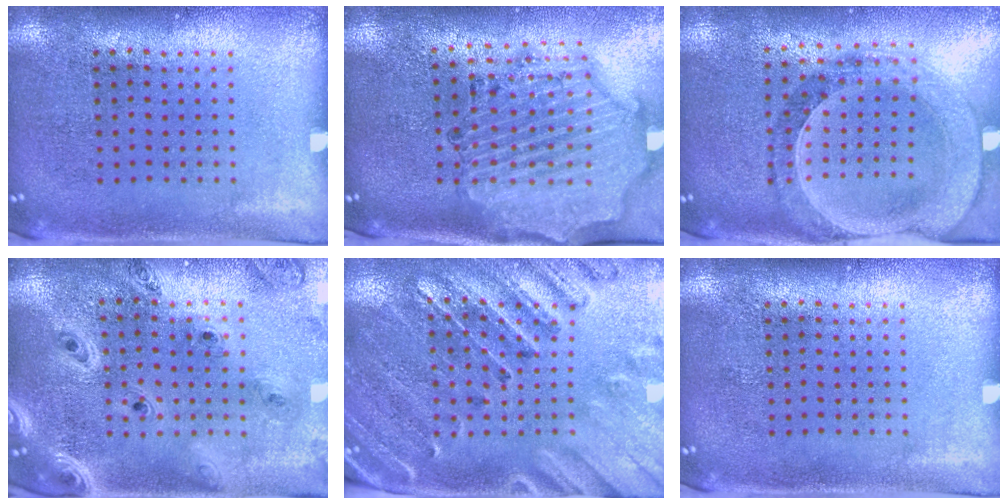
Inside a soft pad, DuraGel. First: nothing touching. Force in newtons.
{"total": 2.1, "press": 2.0, "slide": 0.4}
{"total": 1.5, "press": 1.4, "slide": 0.3}
{"total": 1.6, "press": 1.6, "slide": 0.3}
{"total": 2.7, "press": 2.6, "slide": 0.8}
{"total": 0.0}